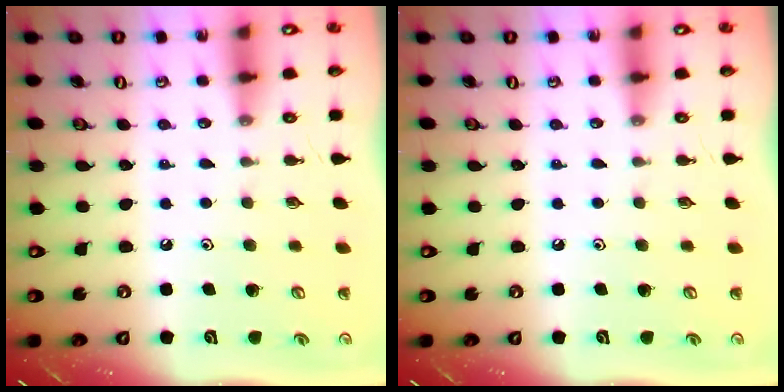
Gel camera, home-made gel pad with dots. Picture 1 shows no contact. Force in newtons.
{"total": 0.0}